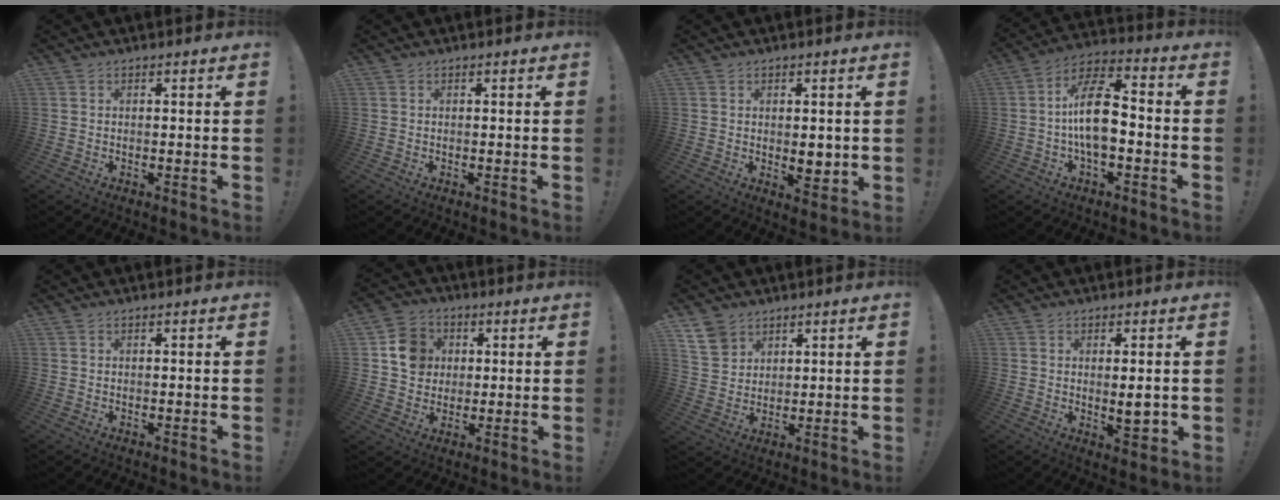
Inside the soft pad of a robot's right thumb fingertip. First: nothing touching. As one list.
[{"total": 0.0}, {"total": 4.5, "force": [0.3, 3.0, 3.3], "torque": [-0.030, -0.007, 0.006]}, {"total": 15.0, "force": [-1.7, 7.5, 12.9], "torque": [-0.240, 0.019, -0.031]}, {"total": 0.0}, {"total": 10.3, "force": [2.2, 9.4, 3.6], "torque": [-0.036, -0.003, 0.046]}, {"total": 7.7, "force": [5.2, 5.5, 1.7], "torque": [-0.028, -0.031, 0.104]}, {"total": 5.2, "force": [0.5, 1.6, 4.9], "torque": [-0.057, -0.015, 0.006]}]